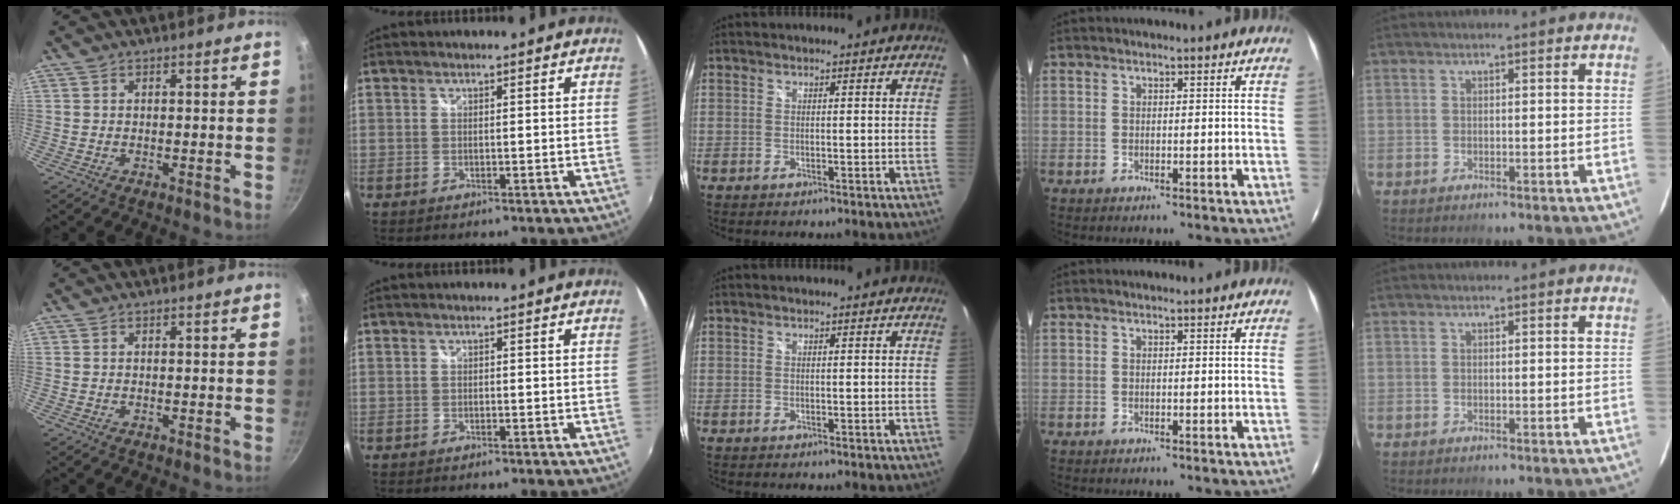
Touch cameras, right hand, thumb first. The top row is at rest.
{}